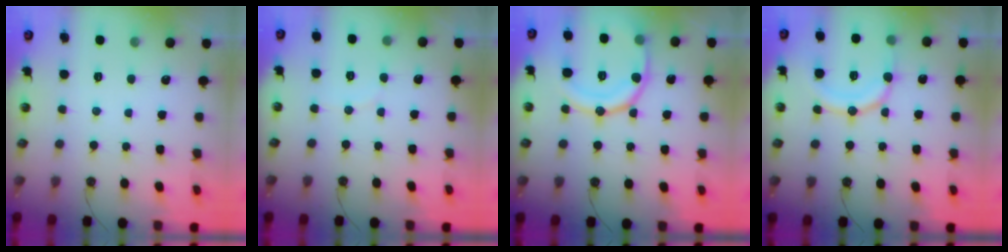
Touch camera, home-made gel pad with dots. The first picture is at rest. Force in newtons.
{"total": 1.8, "press": 1.8, "slide": 0.2}
{"total": 16.6, "press": 16.6, "slide": 1.8}
{"total": 15.7, "press": 15.4, "slide": 2.8}